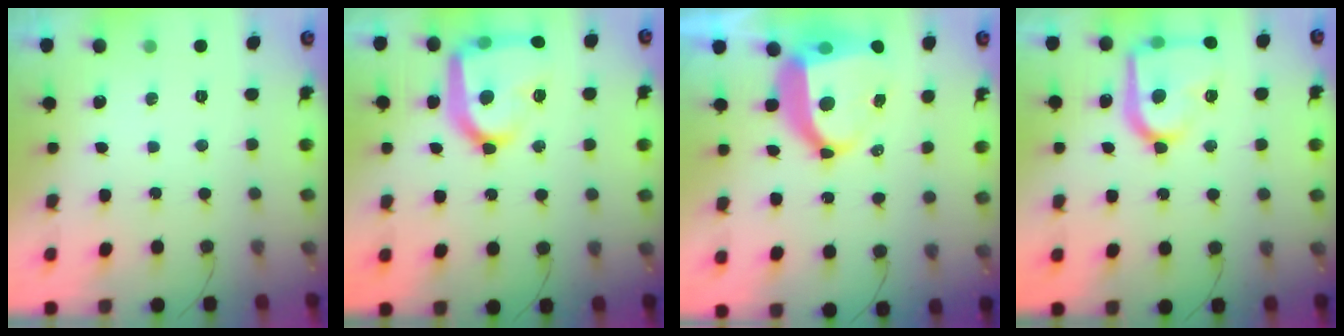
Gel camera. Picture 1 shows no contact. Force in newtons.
{"total": 18.2, "press": 18.1, "slide": 1.2}
{"total": 12.8, "press": 12.8, "slide": 1.5}
{"total": 18.1, "press": 18.0, "slide": 1.8}